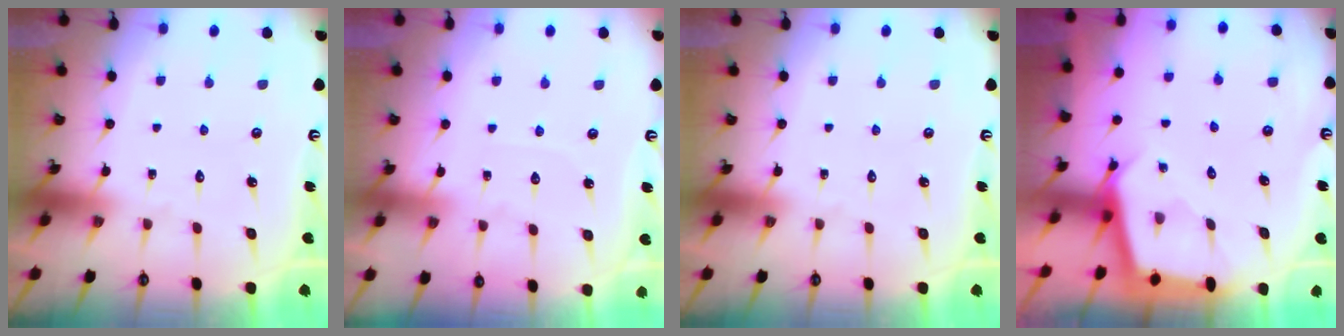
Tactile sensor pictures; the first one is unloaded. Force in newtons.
{"total": 2.7, "press": 2.6, "slide": 0.3}
{"total": 0.0}
{"total": 2.5, "press": 2.5, "slide": 0.1}